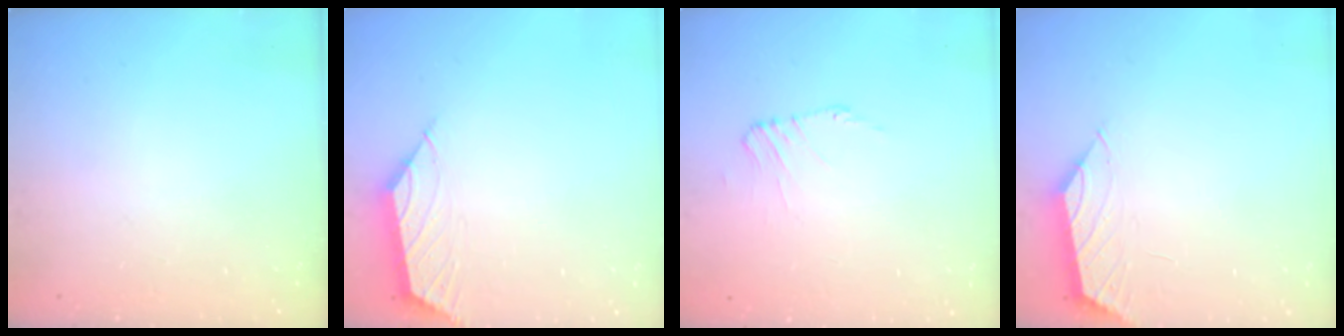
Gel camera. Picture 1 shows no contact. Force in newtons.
{"total": 2.5, "press": 2.5, "slide": 0.3}
{"total": 1.1, "press": 1.0, "slide": 0.3}
{"total": 1.3, "press": 1.2, "slide": 0.4}